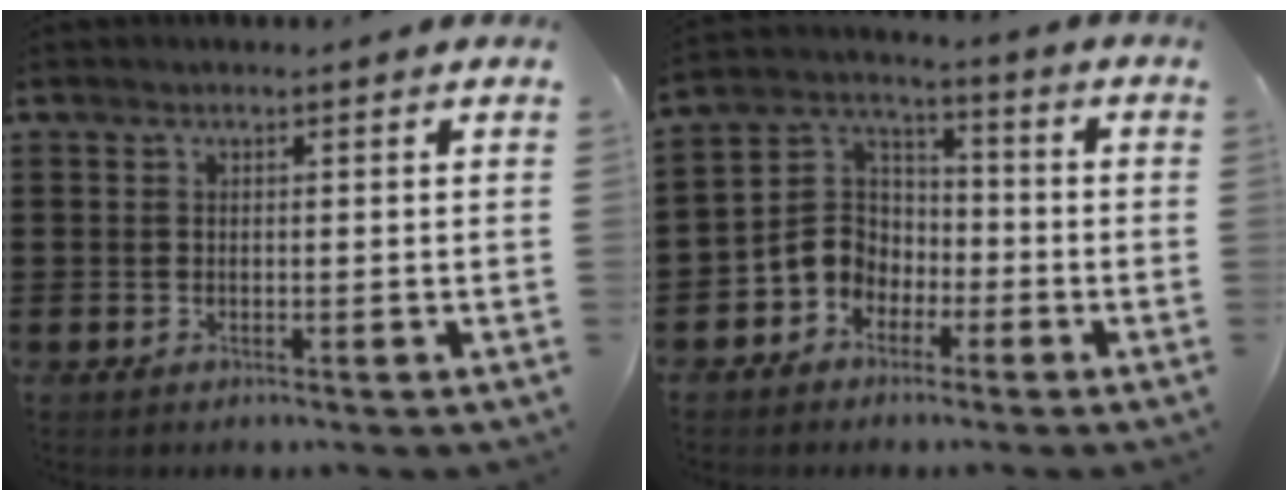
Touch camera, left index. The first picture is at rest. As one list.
[{"total": 6.8, "force": [-2.8, 5.9, 2.0], "torque": [-0.076, 0.011, -0.064]}]